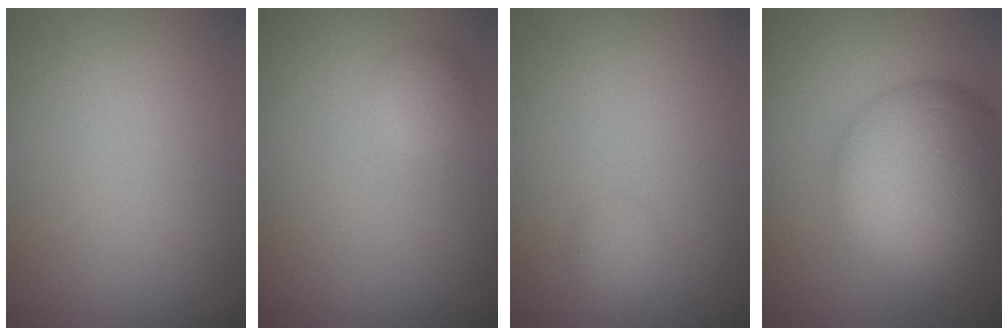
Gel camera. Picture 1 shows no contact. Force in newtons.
{"total": 1.5, "press": 1.5, "slide": 0.1}
{"total": 1.1, "press": 1.1, "slide": 0.1}
{"total": 12.3, "press": 12.3, "slide": 1.0}